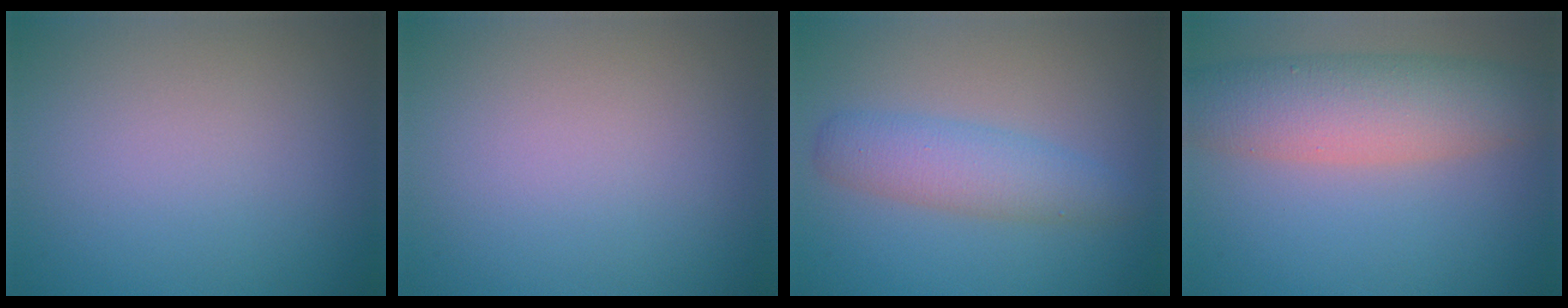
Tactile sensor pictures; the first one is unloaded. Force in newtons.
{"total": 0.0}
{"total": 3.7, "press": 3.7, "slide": 0.0}
{"total": 7.1, "press": 7.1, "slide": 0.3}